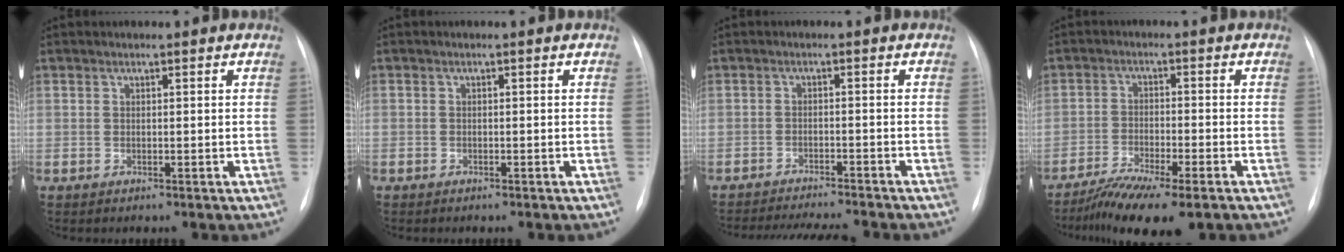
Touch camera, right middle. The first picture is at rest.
{"total": 0.6, "force": [-0.4, 0.4, 0.0], "torque": [-0.007, 0.003, -0.006]}
{"total": 11.9, "force": [-10.9, 0.9, 4.6], "torque": [-0.060, -0.013, -0.147]}
{"total": 9.7, "force": [-7.2, 1.1, 6.3], "torque": [-0.110, -0.023, -0.118]}